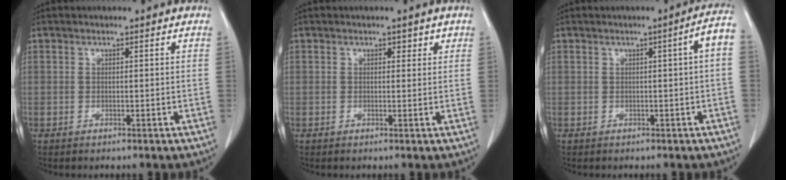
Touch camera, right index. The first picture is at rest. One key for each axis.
{"total": 1.3, "fx": 0.8, "fy": 0.9, "fz": 0.5, "tx": 0.002, "ty": -0.001, "tz": 0.005}
{"total": 3.7, "fx": 0.1, "fy": -0.2, "fz": 3.7, "tx": -0.043, "ty": 0.008, "tz": 0.003}